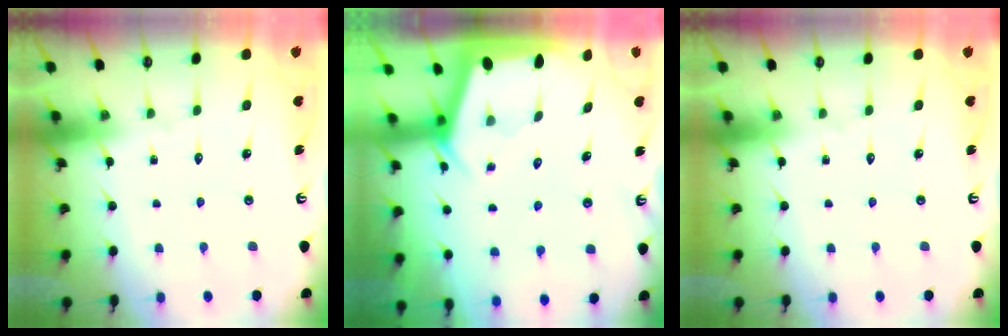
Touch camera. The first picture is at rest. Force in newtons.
{"total": 2.2, "press": 2.2, "slide": 0.3}
{"total": 0.0}